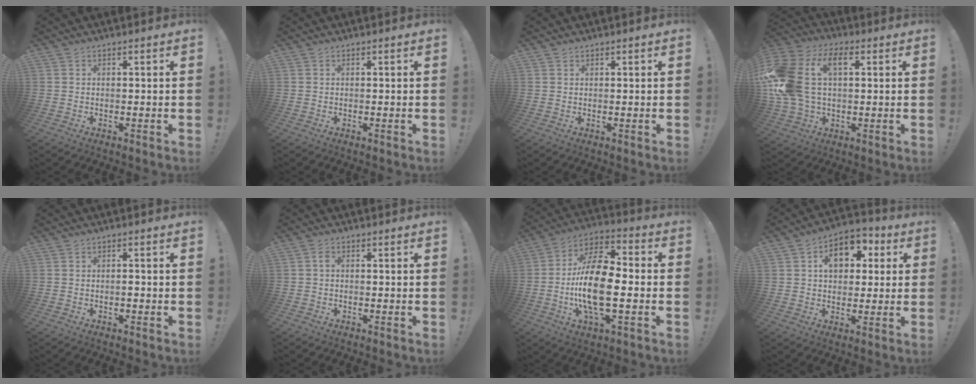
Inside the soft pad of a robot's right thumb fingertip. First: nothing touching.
{"total": 0.0}
{"total": 0.6, "force": [0.5, 0.3, 0.1], "torque": [0.006, -0.004, 0.009]}
{"total": 19.9, "force": [3.6, 13.3, 14.4], "torque": [-0.310, 0.005, 0.065]}
{"total": 0.7, "force": [-0.4, 0.4, 0.5], "torque": [-0.001, -0.001, -0.009]}
{"total": 1.3, "force": [-0.2, 0.8, 0.9], "torque": [-0.018, 0.004, -0.005]}
{"total": 18.6, "force": [-2.8, 8.4, 16.3], "torque": [-0.324, 0.006, -0.050]}
{"total": 11.6, "force": [3.5, 8.6, 7.1], "torque": [-0.095, -0.003, 0.063]}